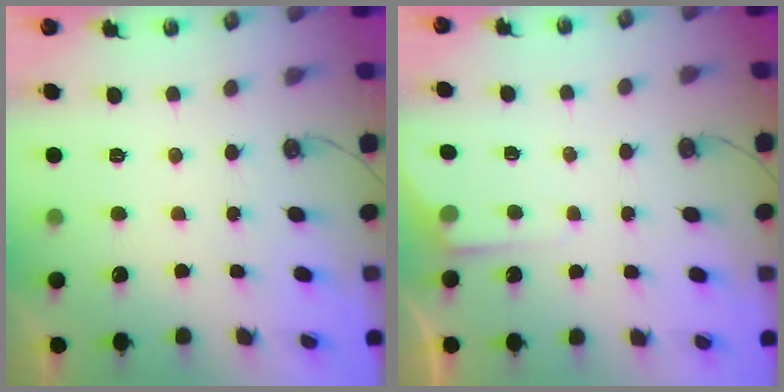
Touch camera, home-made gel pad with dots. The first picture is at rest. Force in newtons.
{"total": 3.4, "press": 3.4, "slide": 0.6}